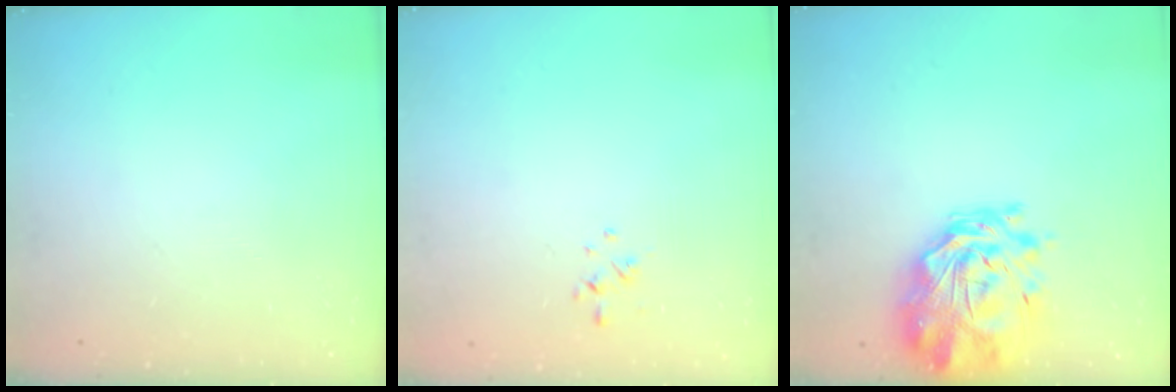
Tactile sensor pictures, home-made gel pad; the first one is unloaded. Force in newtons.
{"total": 0.6, "press": 0.4, "slide": 0.5}
{"total": 4.1, "press": 3.7, "slide": 1.8}